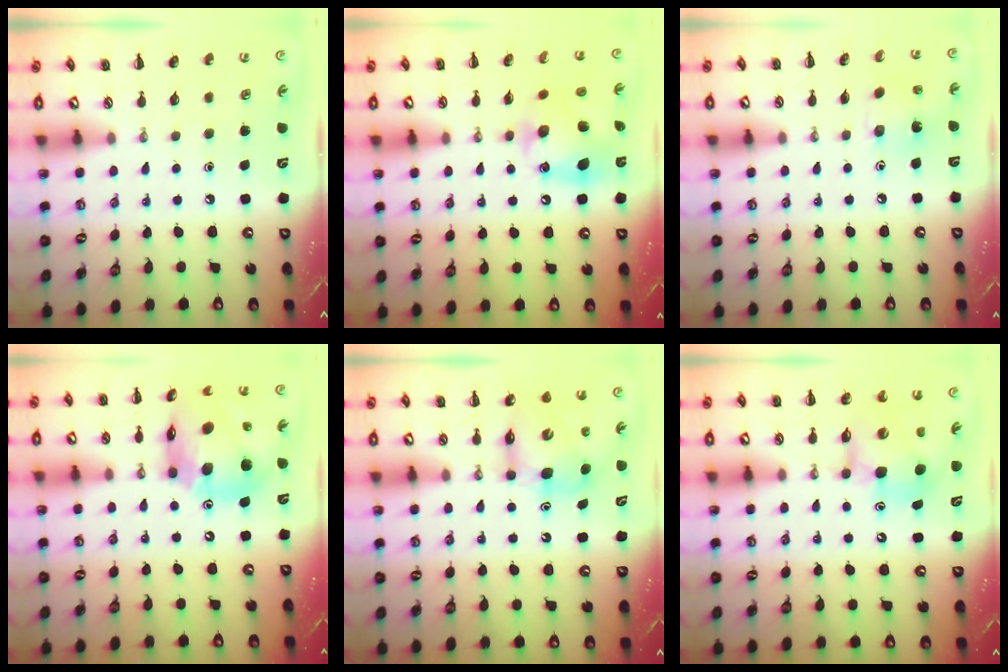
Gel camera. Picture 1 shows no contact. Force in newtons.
{"total": 13.1, "press": 12.9, "slide": 1.9}
{"total": 2.8, "press": 2.8, "slide": 0.5}
{"total": 17.2, "press": 16.4, "slide": 5.1}
{"total": 7.3, "press": 7.2, "slide": 0.9}
{"total": 7.9, "press": 7.6, "slide": 2.1}